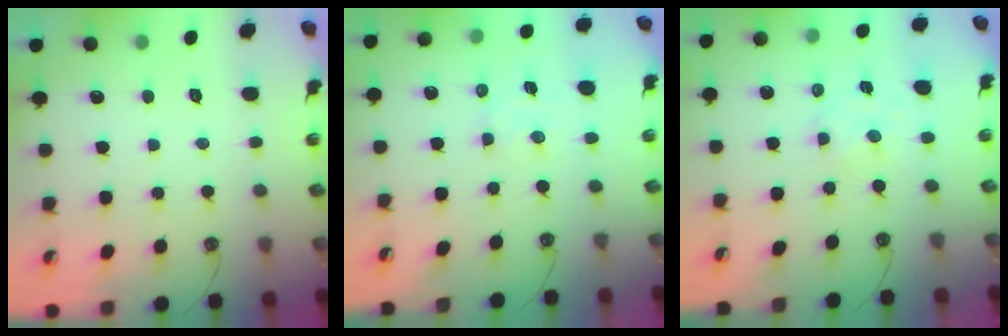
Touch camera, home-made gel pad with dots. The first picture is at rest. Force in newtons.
{"total": 2.6, "press": 2.6, "slide": 0.4}
{"total": 1.8, "press": 1.7, "slide": 0.3}